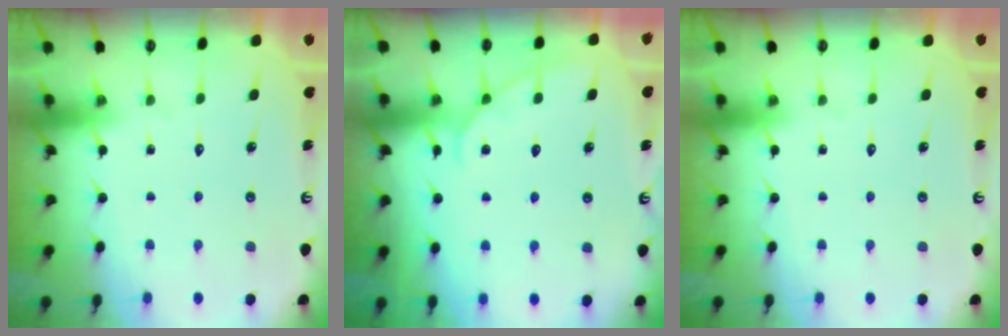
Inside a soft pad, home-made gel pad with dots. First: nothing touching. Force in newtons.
{"total": 5.3, "press": 5.3, "slide": 0.5}
{"total": 0.0}